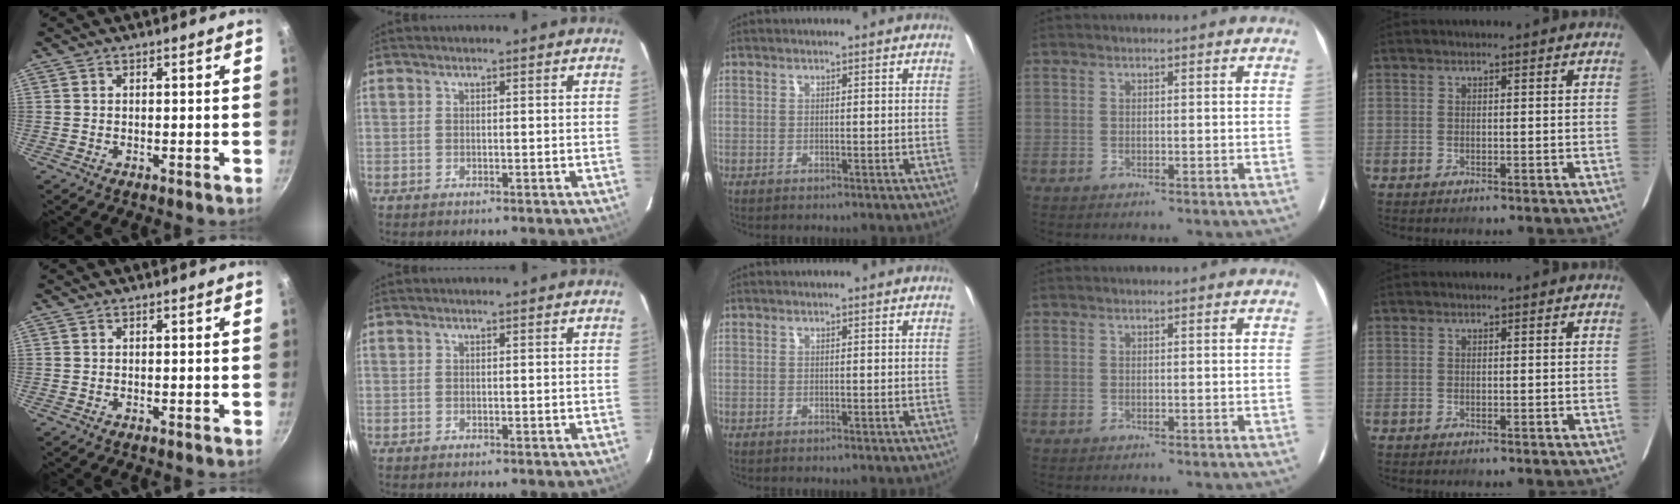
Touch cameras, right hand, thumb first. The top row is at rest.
{}